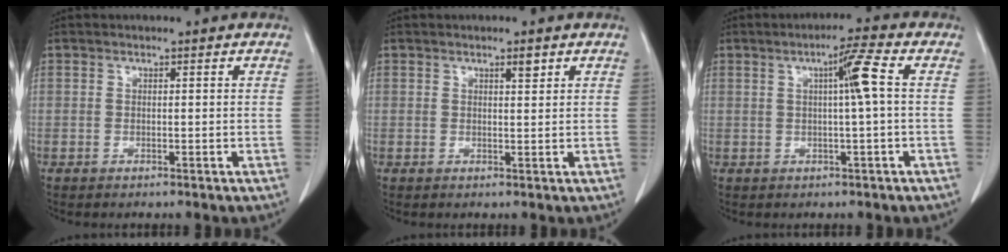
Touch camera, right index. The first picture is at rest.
{"total": 1.4, "force": [0.9, 0.2, 1.0], "torque": [-0.019, -0.004, 0.014]}
{"total": 4.8, "force": [0.7, -0.8, 4.7], "torque": [-0.079, 0.005, 0.011]}